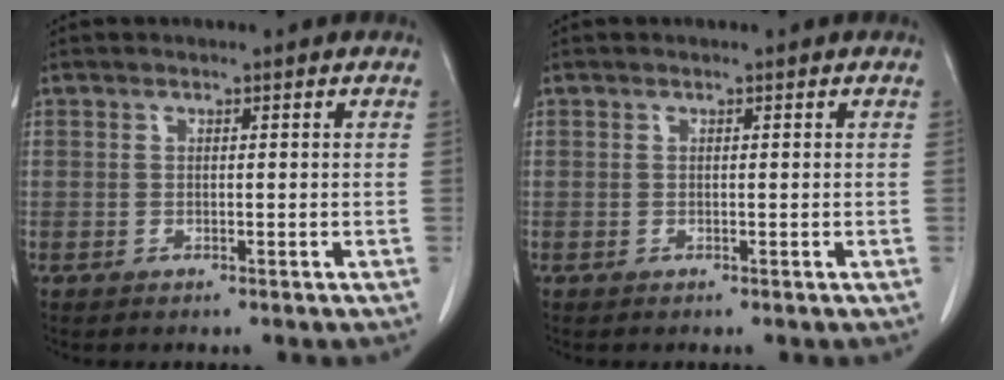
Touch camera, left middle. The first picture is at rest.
{"total": 0.0}